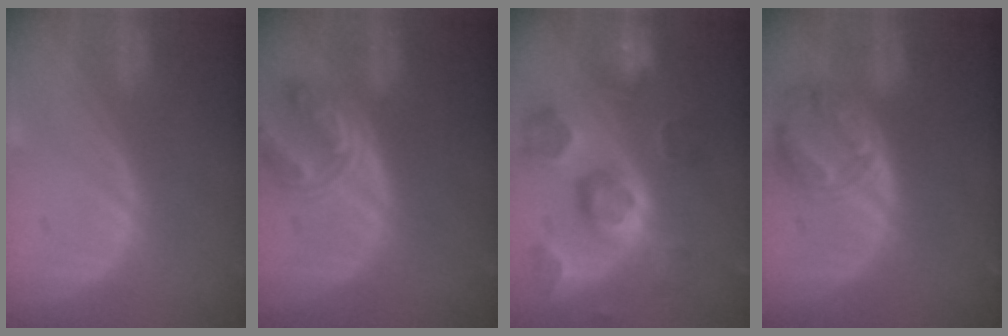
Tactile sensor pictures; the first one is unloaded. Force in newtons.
{"total": 7.3, "press": 6.5, "slide": 3.4}
{"total": 11.4, "press": 10.1, "slide": 5.3}
{"total": 8.1, "press": 7.1, "slide": 4.0}